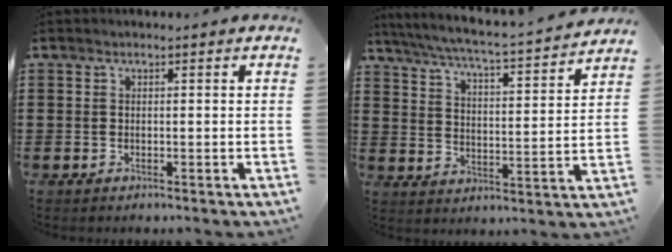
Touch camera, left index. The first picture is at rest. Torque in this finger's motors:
{"motor_torque": [1.08, -1.06, 0.30, 0.16]}